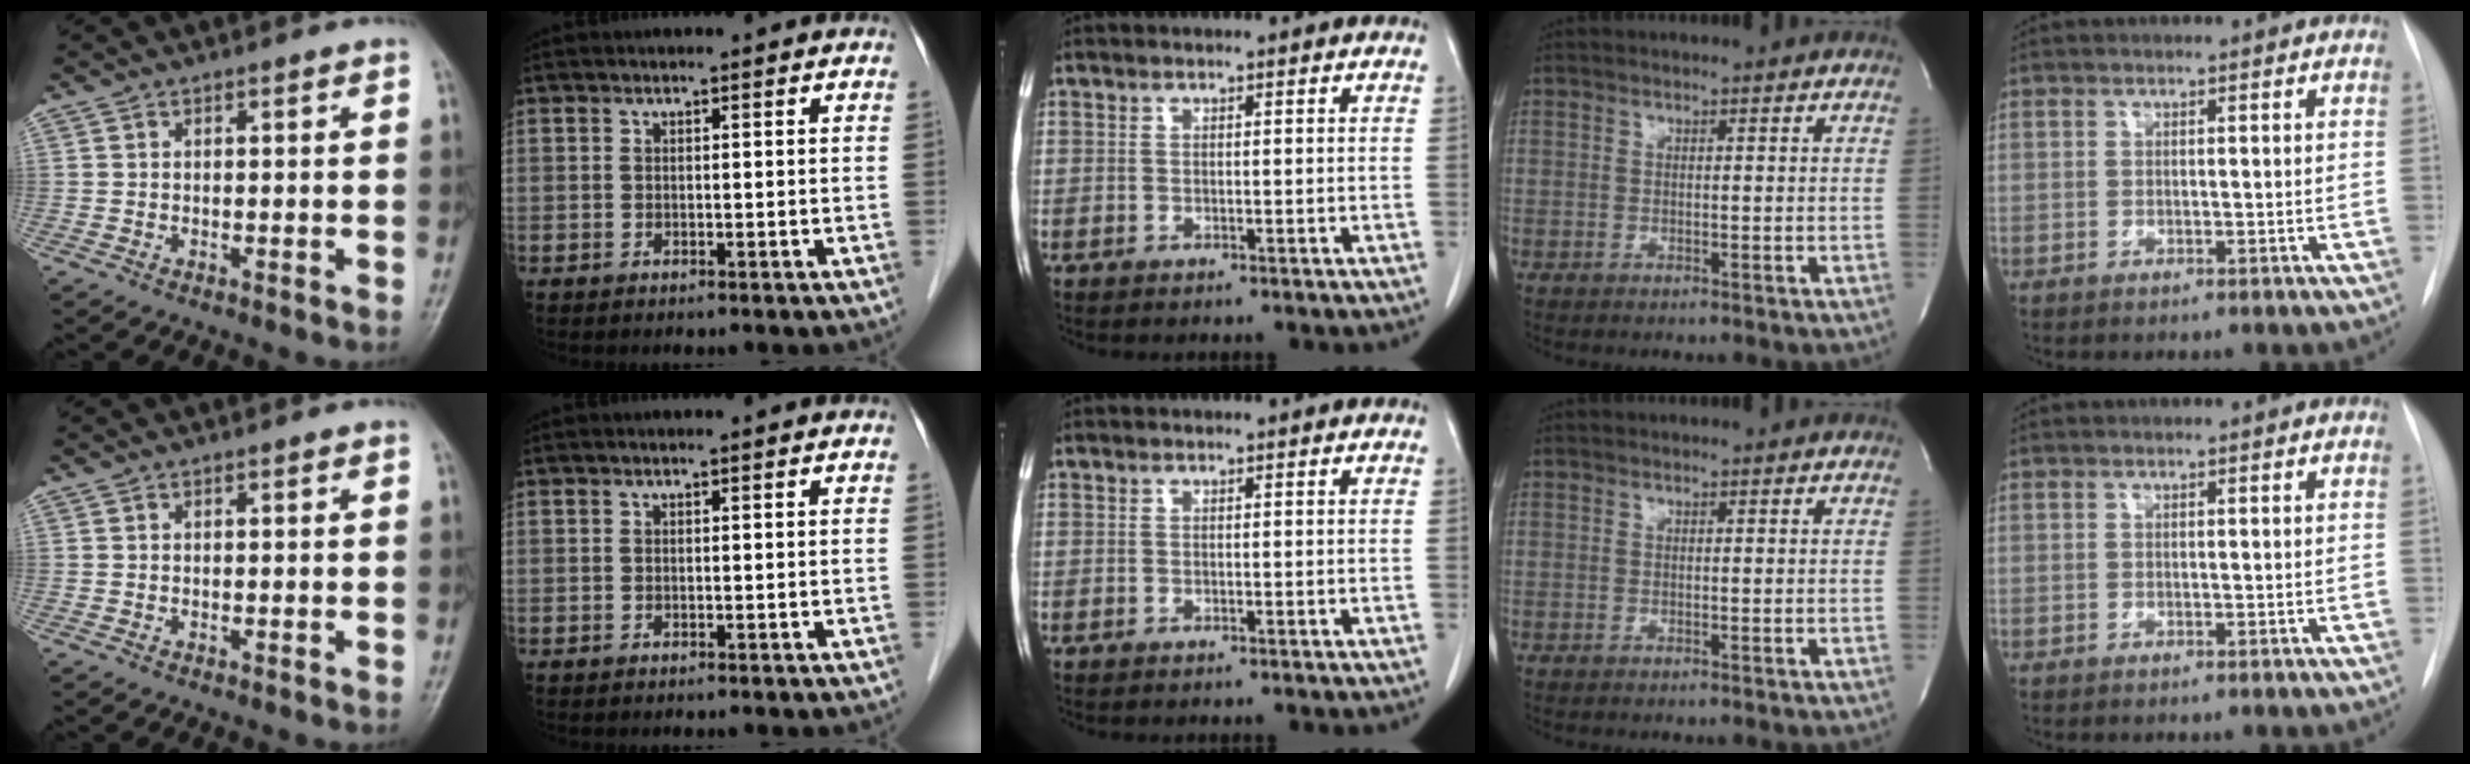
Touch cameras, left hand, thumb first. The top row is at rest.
{}